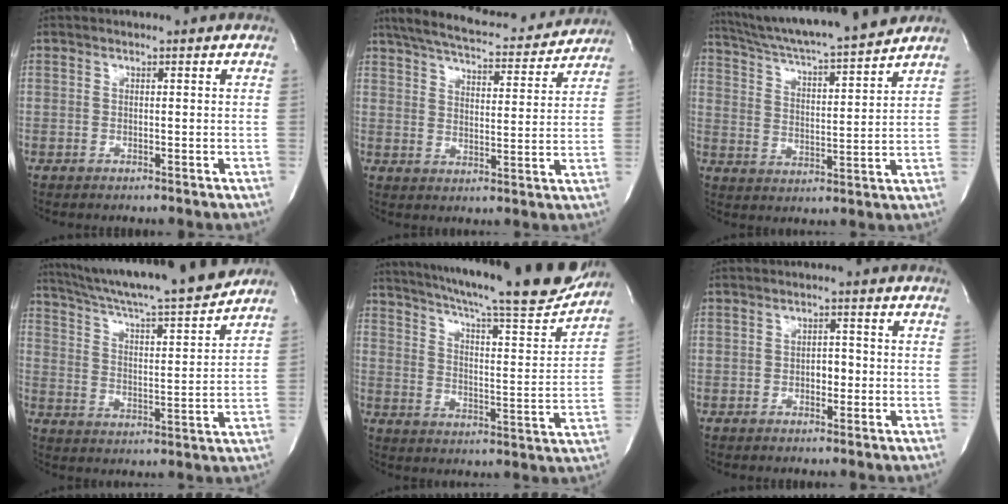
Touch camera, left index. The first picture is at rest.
{"total": 18.4, "force": [16.5, 3.7, 7.2], "torque": [-0.118, 0.016, 0.222]}
{"total": 16.8, "force": [15.4, -0.5, 6.6], "torque": [-0.122, -0.008, 0.239]}
{"total": 19.4, "force": [17.6, -0.4, 8.1], "torque": [-0.141, -0.023, 0.266]}
{"total": 23.5, "force": [20.8, 1.5, 10.8], "torque": [-0.181, -0.048, 0.279]}
{"total": 2.2, "force": [-0.8, 1.2, 1.6], "torque": [-0.020, 0.001, -0.013]}